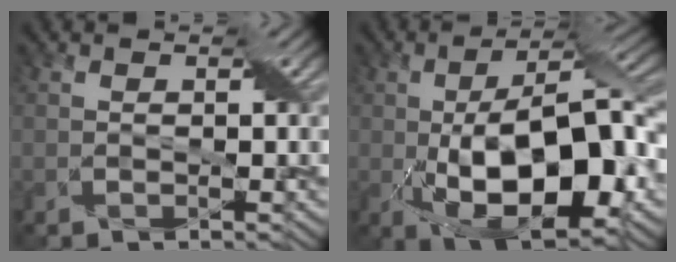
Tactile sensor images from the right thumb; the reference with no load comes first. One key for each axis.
{"total": 16.0, "fx": -3.0, "fy": 7.3, "fz": 13.9, "tx": -0.219, "ty": -0.004, "tz": -0.057}